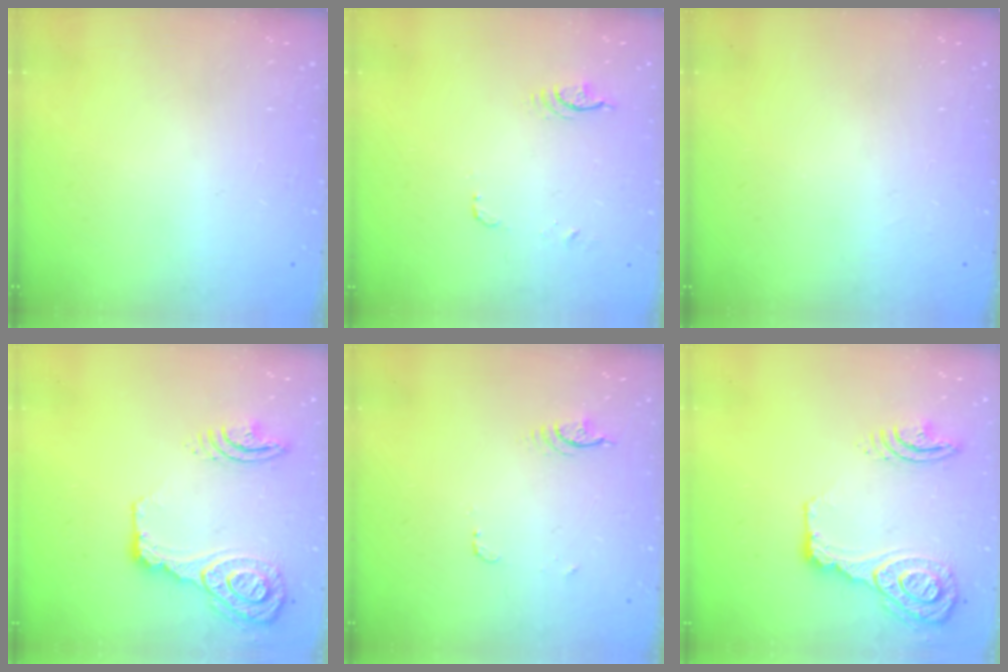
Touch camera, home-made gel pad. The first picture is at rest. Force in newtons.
{"total": 14.3, "press": 5.9, "slide": 13.1}
{"total": 5.0, "press": 5.0, "slide": 0.5}
{"total": 17.7, "press": 17.1, "slide": 4.4}
{"total": 4.4, "press": 4.1, "slide": 1.6}
{"total": 17.7, "press": 17.1, "slide": 4.4}